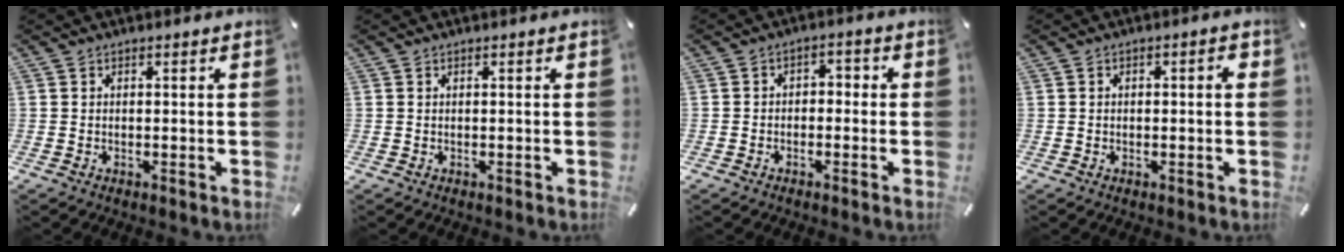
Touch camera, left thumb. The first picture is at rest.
{"total": 0.0}
{"total": 3.0, "force": [-2.2, 1.7, 0.9], "torque": [-0.017, 0.016, -0.046]}
{"total": 2.1, "force": [-0.4, 0.9, 1.8], "torque": [-0.031, 0.007, -0.009]}